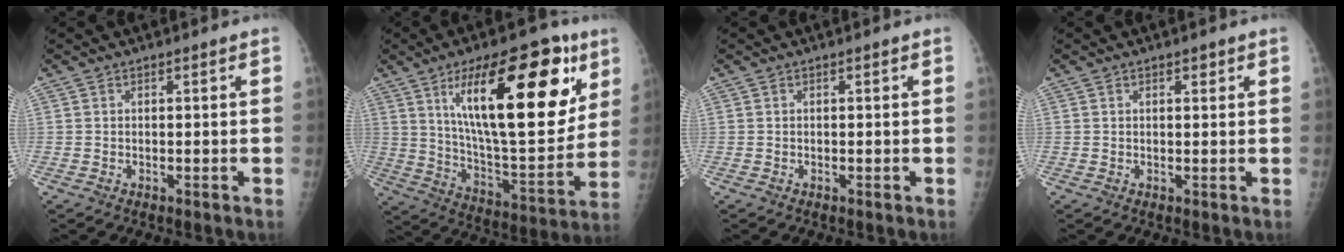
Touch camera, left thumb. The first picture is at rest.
{"total": 28.1, "force": [11.5, 10.5, 23.4], "torque": [-0.322, -0.039, 0.187]}
{"total": 0.0}
{"total": 1.2, "force": [0.7, 0.6, 0.7], "torque": [-0.004, -0.002, 0.009]}